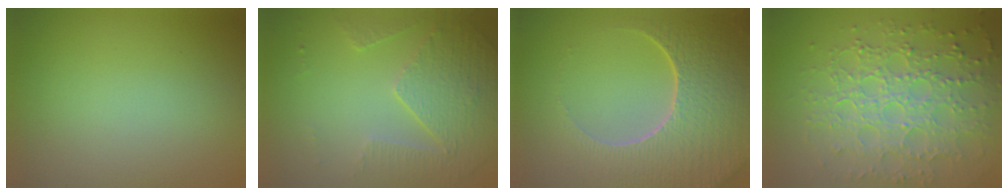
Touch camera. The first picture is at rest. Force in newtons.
{"total": 5.0, "press": 3.6, "slide": 3.5}
{"total": 8.4, "press": 6.4, "slide": 5.4}
{"total": 7.7, "press": 5.6, "slide": 5.3}